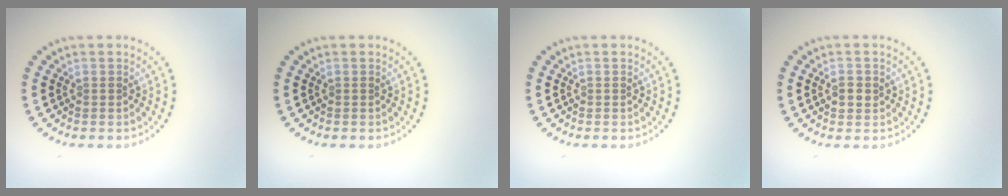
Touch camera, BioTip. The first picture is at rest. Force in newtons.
{"total": 0.0}
{"total": 0.0}
{"total": 1.5, "press": 1.4, "slide": 0.2}